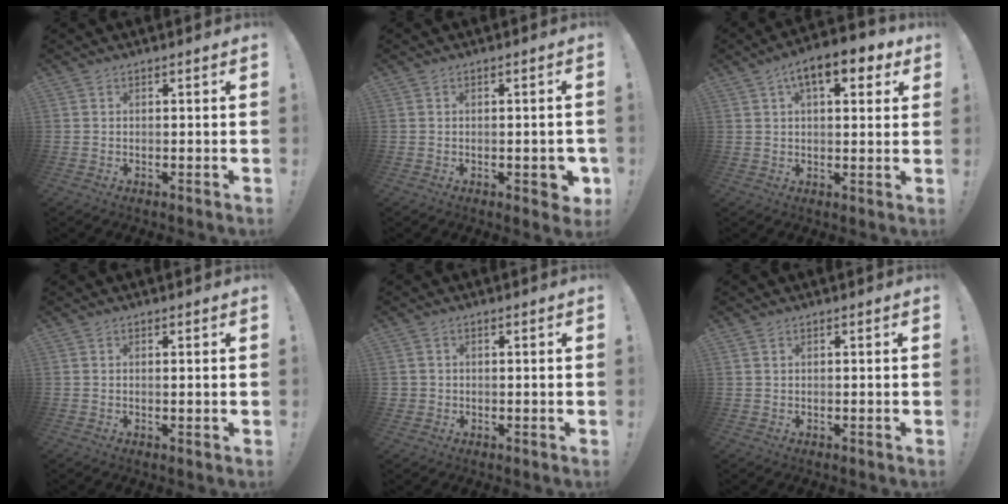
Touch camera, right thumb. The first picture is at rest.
{"total": 4.1, "force": [-1.3, 1.9, 3.4], "torque": [-0.044, 0.010, -0.015]}
{"total": 10.7, "force": [4.7, 4.7, 8.3], "torque": [-0.114, -0.011, 0.078]}
{"total": 0.9, "force": [0.4, 0.0, 0.8], "torque": [-0.004, -0.005, 0.005]}
{"total": 1.8, "force": [0.1, 1.7, 0.6], "torque": [-0.007, 0.003, 0.003]}
{"total": 0.8, "force": [0.5, 0.5, 0.4], "torque": [0.000, -0.003, 0.009]}